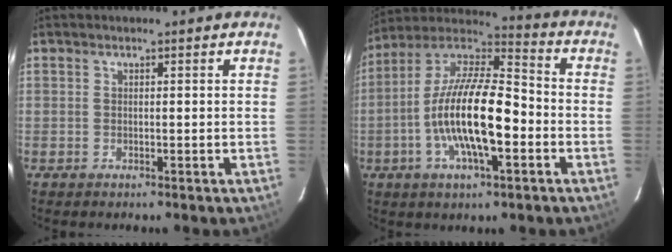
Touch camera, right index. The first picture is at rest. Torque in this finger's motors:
{"motor_torque": [0.94, -0.28, 1.06, 0.21]}